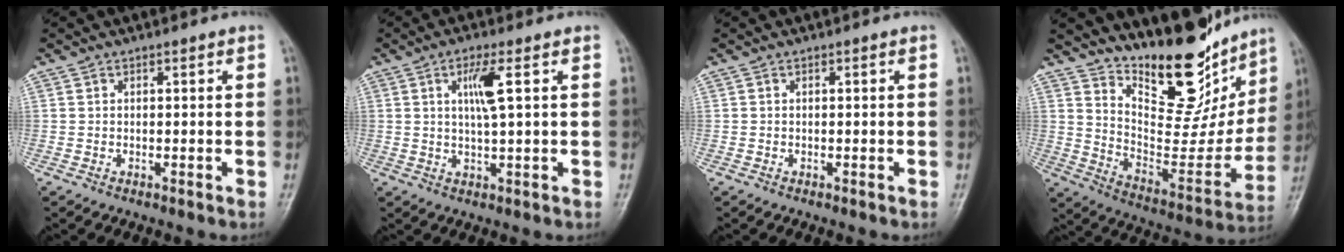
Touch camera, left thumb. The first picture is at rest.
{"total": 5.6, "force": [1.6, 0.8, 5.3], "torque": [-0.106, -0.006, 0.030]}
{"total": 0.0}
{"total": 22.3, "force": [16.7, 8.8, 11.8], "torque": [-0.119, -0.111, 0.270]}